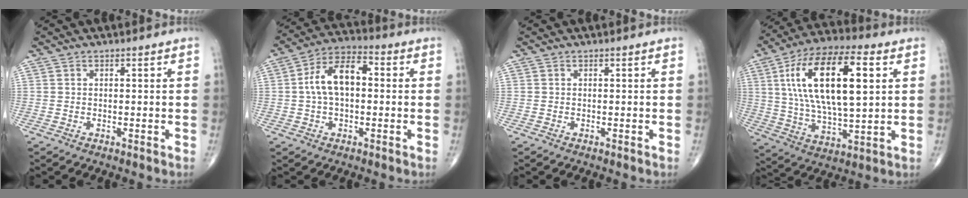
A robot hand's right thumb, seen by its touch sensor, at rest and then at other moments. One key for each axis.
{"total": 10.7, "fx": 0.7, "fy": 6.0, "fz": 8.8, "tx": -0.160, "ty": 0.031, "tz": 0.003}
{"total": 0.0}
{"total": 23.0, "fx": 5.9, "fy": 9.3, "fz": 20.2, "tx": -0.368, "ty": 0.001, "tz": 0.097}